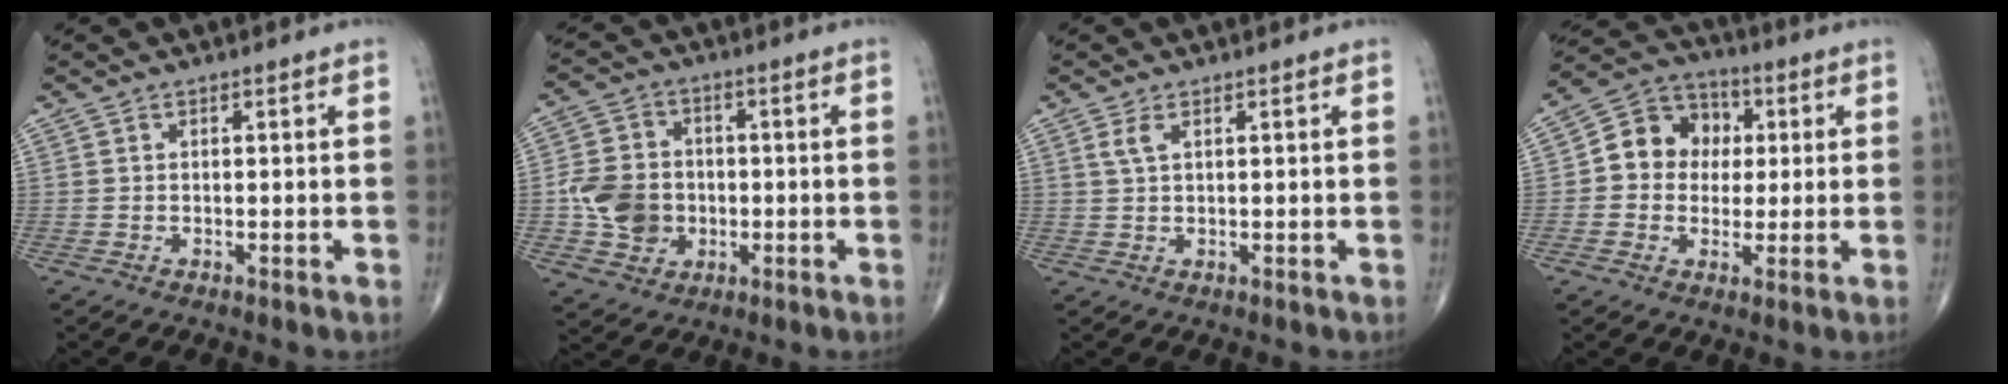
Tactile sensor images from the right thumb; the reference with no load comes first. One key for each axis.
{"total": 9.9, "fx": -1.3, "fy": 8.3, "fz": 5.1, "tx": -0.071, "ty": 0.011, "tz": -0.024}
{"total": 2.0, "fx": 0.9, "fy": 0.8, "fz": 1.5, "tx": -0.038, "ty": 0.006, "tz": 0.025}
{"total": 10.5, "fx": 1.1, "fy": 9.1, "fz": 5.2, "tx": -0.043, "ty": 0.022, "tz": 0.006}